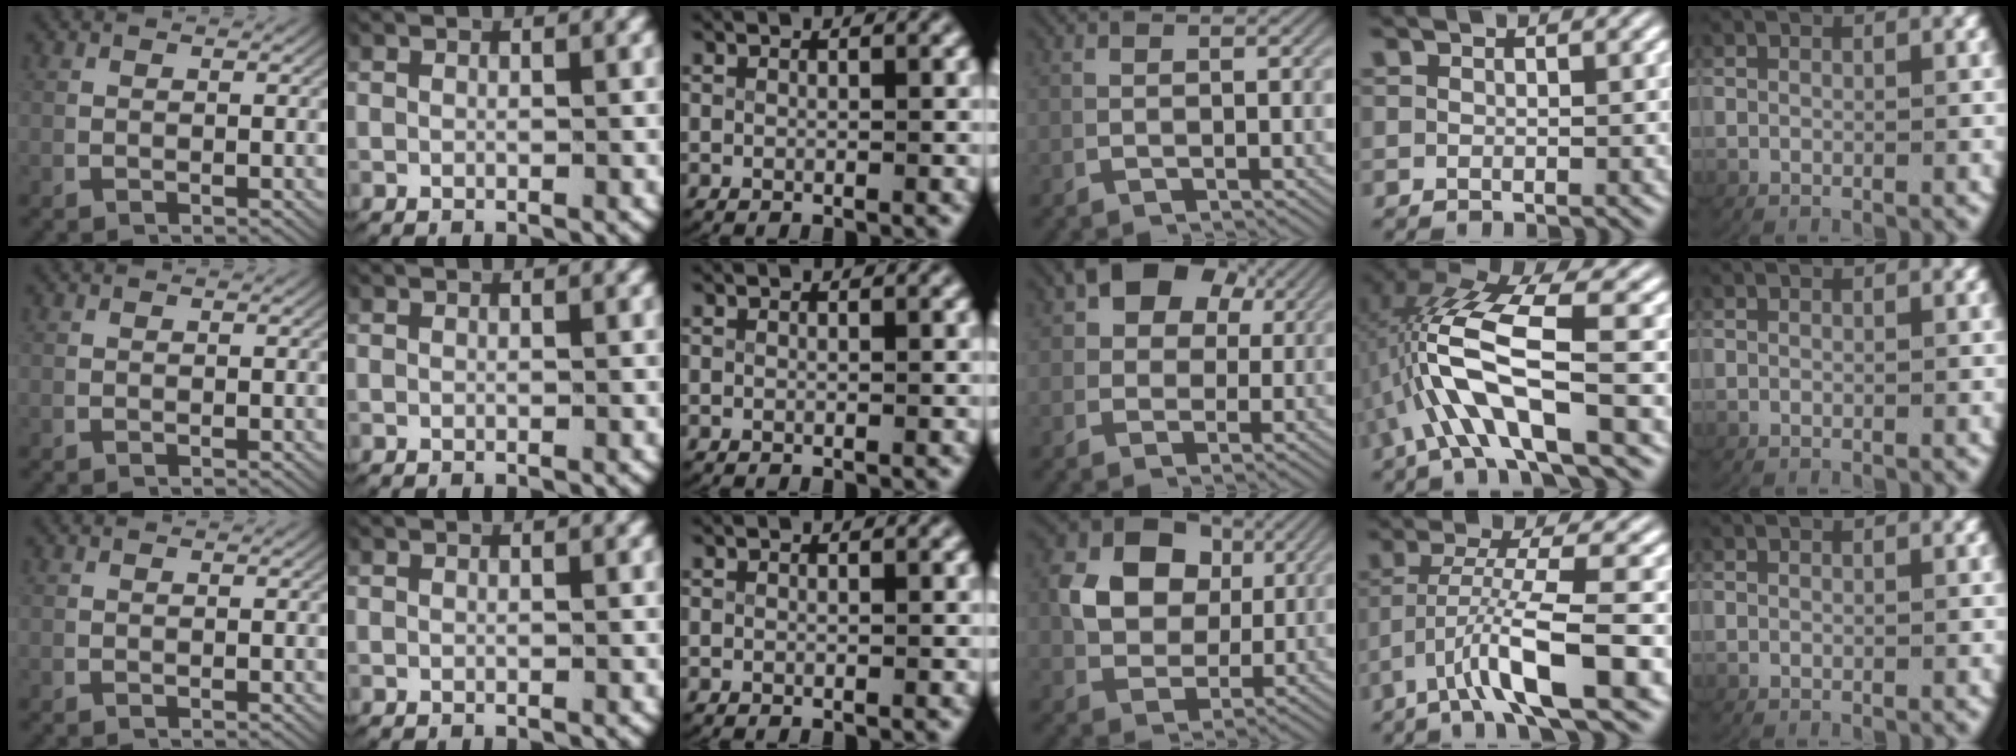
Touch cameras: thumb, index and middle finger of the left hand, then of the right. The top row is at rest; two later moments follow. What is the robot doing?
{"motion": "lift_and_place", "object": "key"}